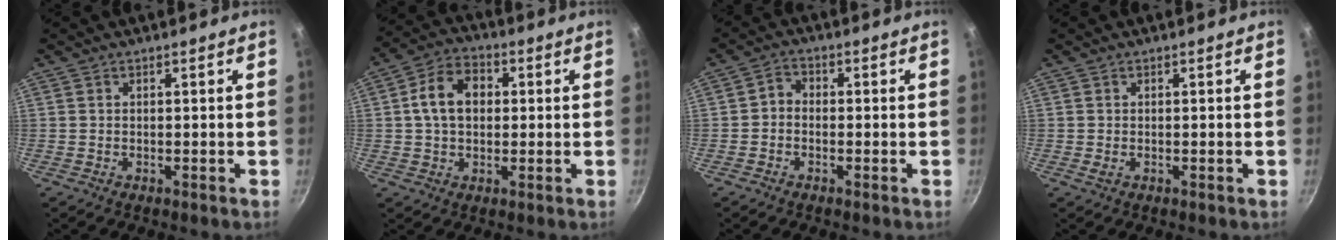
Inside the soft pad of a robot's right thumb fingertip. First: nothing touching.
{"total": 9.8, "force": [1.4, 7.1, 6.6], "torque": [-0.090, 0.020, 0.011]}
{"total": 2.6, "force": [-0.8, 2.1, 1.4], "torque": [-0.020, 0.017, -0.024]}
{"total": 0.8, "force": [-0.1, 0.3, 0.8], "torque": [-0.015, 0.000, 0.000]}